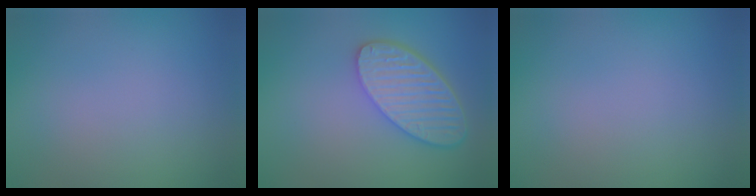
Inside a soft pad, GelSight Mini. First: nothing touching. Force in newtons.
{"total": 5.6, "press": 4.8, "slide": 2.8}
{"total": 0.0}